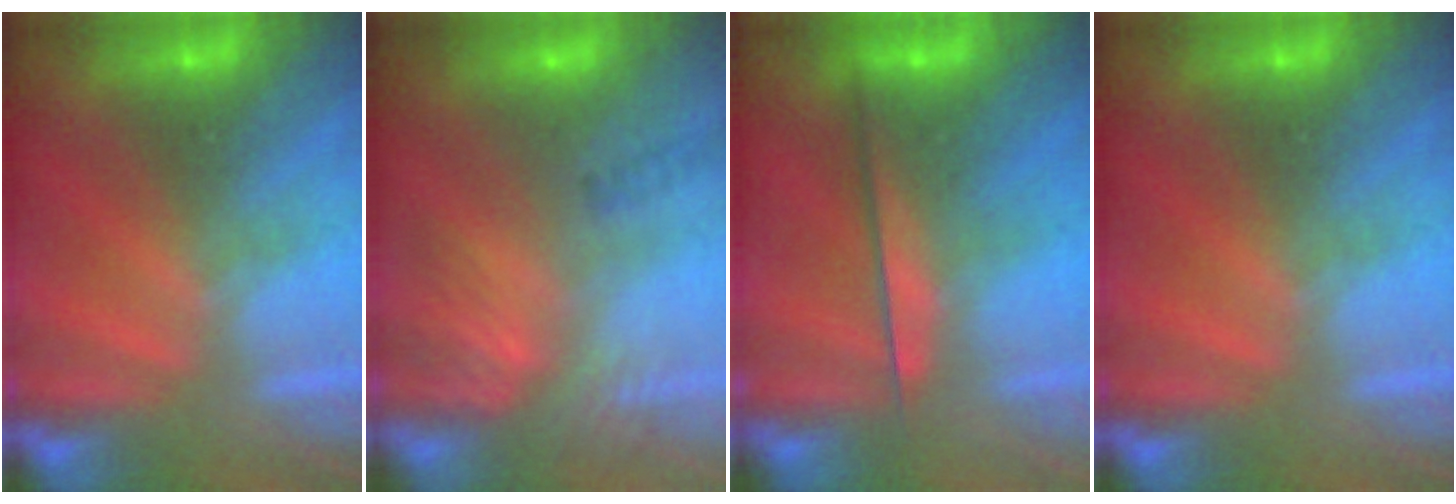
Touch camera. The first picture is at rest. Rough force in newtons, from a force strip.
{"total": 13.7}
{"total": 2.4}
{"total": 0.0}